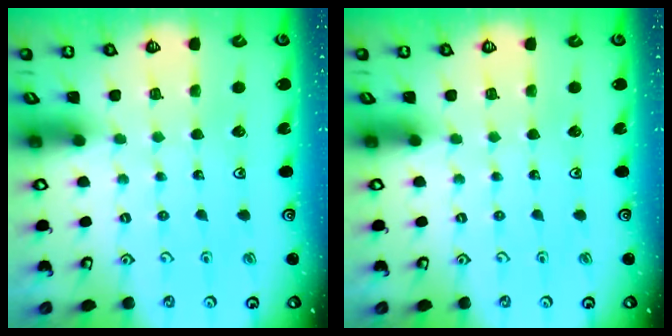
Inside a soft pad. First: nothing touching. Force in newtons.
{"total": 0.0}